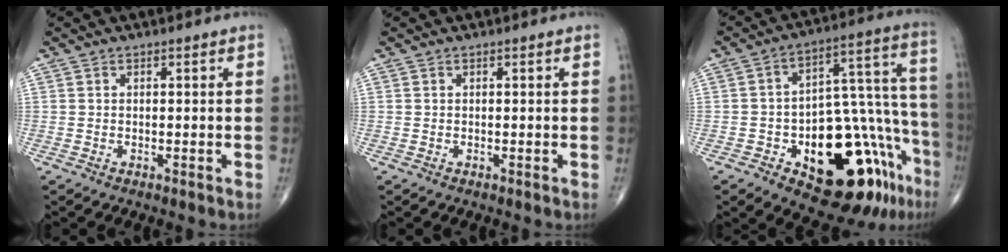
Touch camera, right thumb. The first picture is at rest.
{"total": 0.0}
{"total": 24.6, "force": [-11.6, 10.6, 18.9], "torque": [-0.189, 0.094, -0.153]}